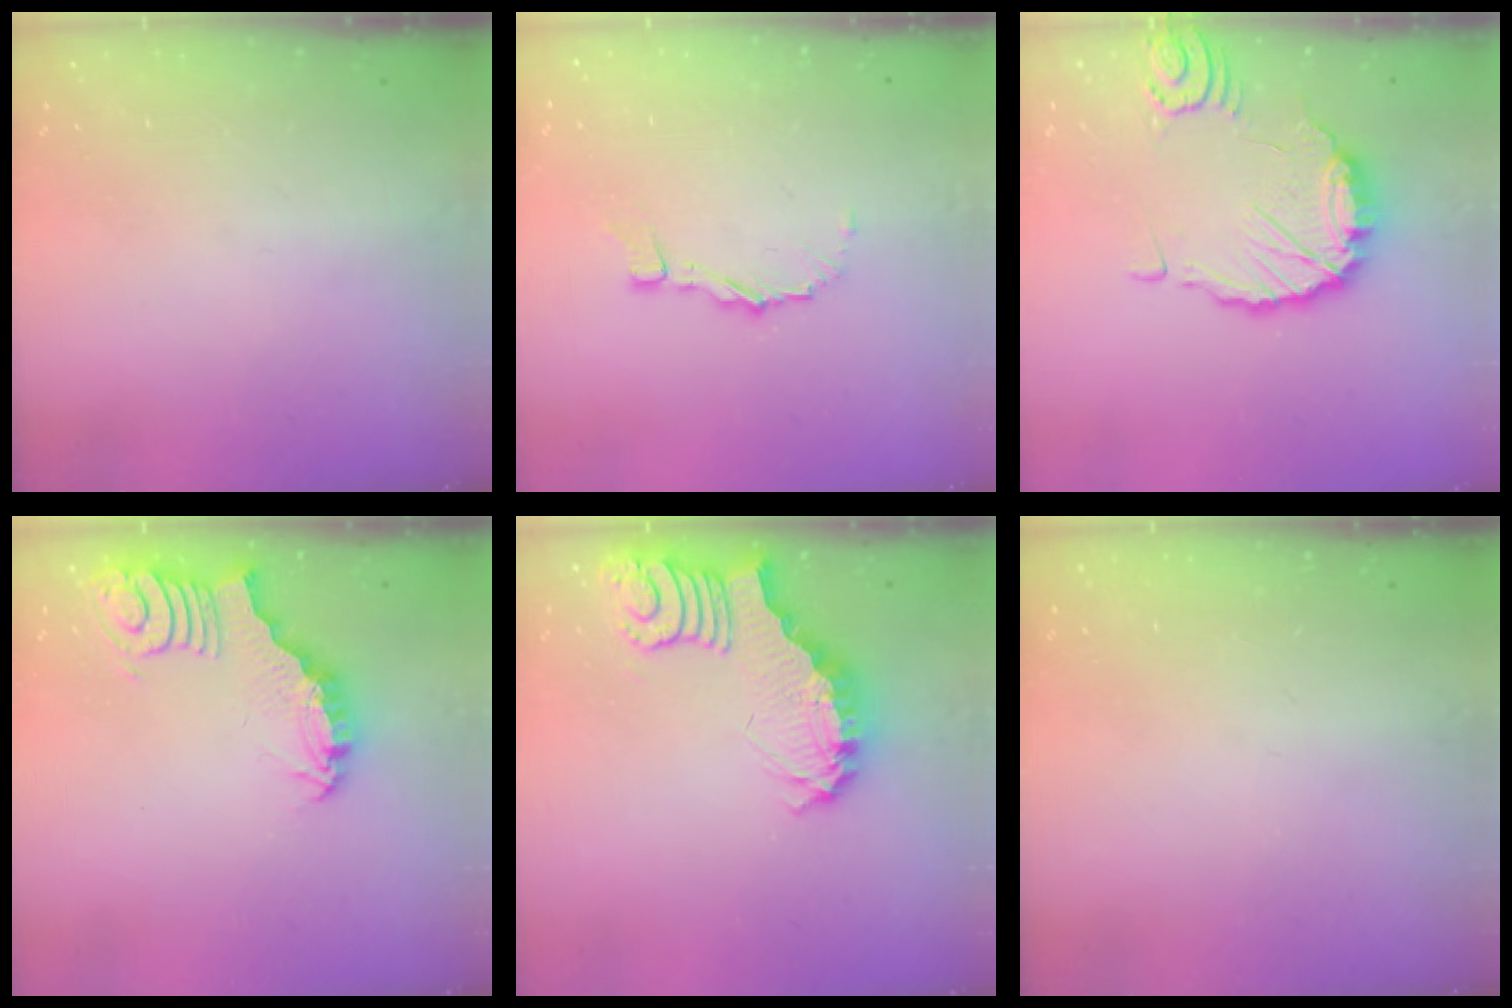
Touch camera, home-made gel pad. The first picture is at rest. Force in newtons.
{"total": 4.0, "press": 4.0, "slide": 0.2}
{"total": 11.9, "press": 11.8, "slide": 1.3}
{"total": 3.5, "press": 3.4, "slide": 0.7}
{"total": 3.8, "press": 3.7, "slide": 0.8}
{"total": 1.6, "press": 1.5, "slide": 0.2}